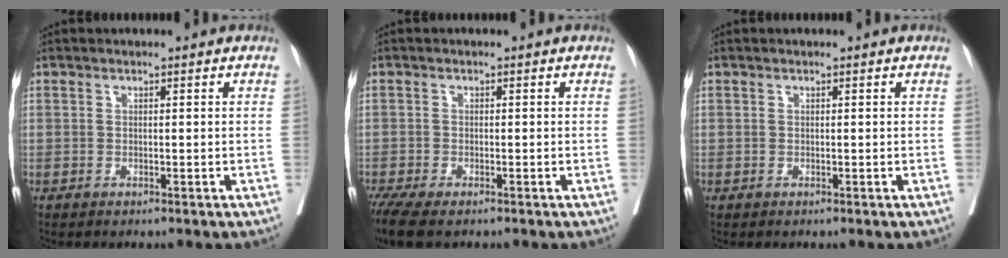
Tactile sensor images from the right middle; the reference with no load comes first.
{"total": 5.4, "force": [-4.1, 1.3, 3.3], "torque": [-0.059, -0.016, -0.071]}
{"total": 0.0}